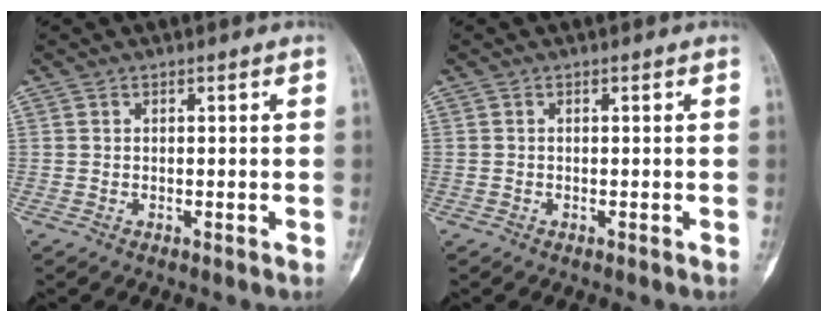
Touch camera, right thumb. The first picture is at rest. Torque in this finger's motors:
{"motor_torque": [0.66, 0.81, 0.35, -0.41, 0.18]}